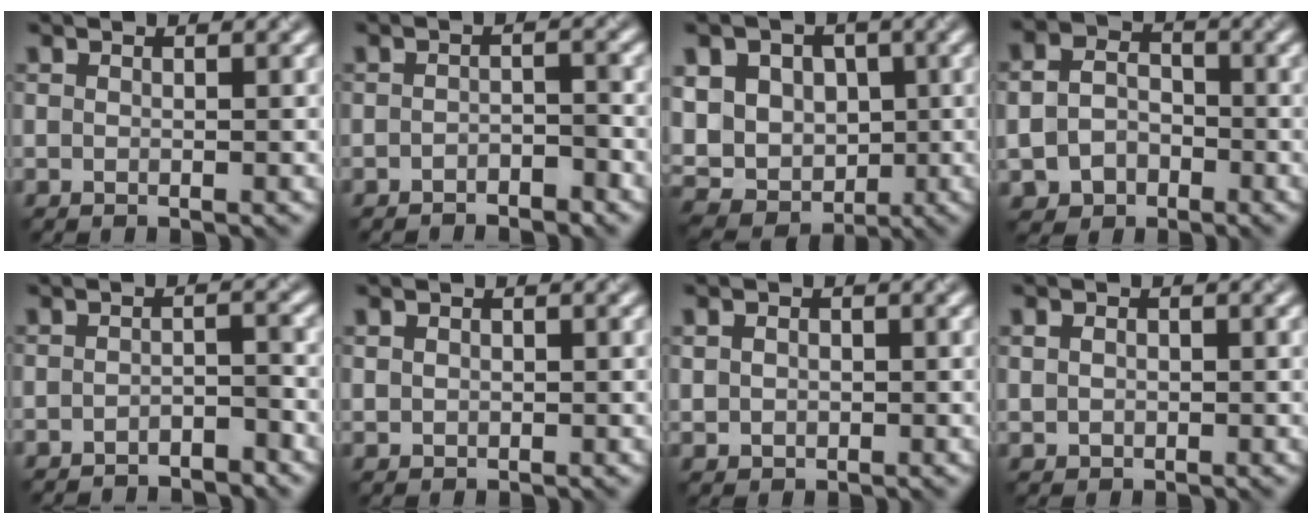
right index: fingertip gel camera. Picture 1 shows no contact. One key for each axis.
{"total": 1.8, "fx": -1.5, "fy": 0.5, "fz": 0.7, "tx": -0.008, "ty": 0.004, "tz": -0.027}
{"total": 11.2, "fx": 1.1, "fy": 9.5, "fz": 5.8, "tx": -0.100, "ty": 0.023, "tz": -0.006}
{"total": 4.7, "fx": -1.6, "fy": 3.7, "fz": 2.3, "tx": -0.053, "ty": -0.009, "tz": -0.027}
{"total": 2.4, "fx": -2.2, "fy": 0.4, "fz": 0.9, "tx": -0.010, "ty": 0.003, "tz": -0.037}
{"total": 1.0, "fx": 0.3, "fy": 0.9, "fz": 0.3, "tx": -0.004, "ty": -0.003, "tz": 0.010}
{"total": 1.6, "fx": 0.2, "fy": 1.5, "fz": 0.7, "tx": -0.017, "ty": -0.002, "tz": 0.010}
{"total": 1.4, "fx": 0.1, "fy": 1.2, "fz": 0.6, "tx": -0.009, "ty": -0.003, "tz": 0.005}